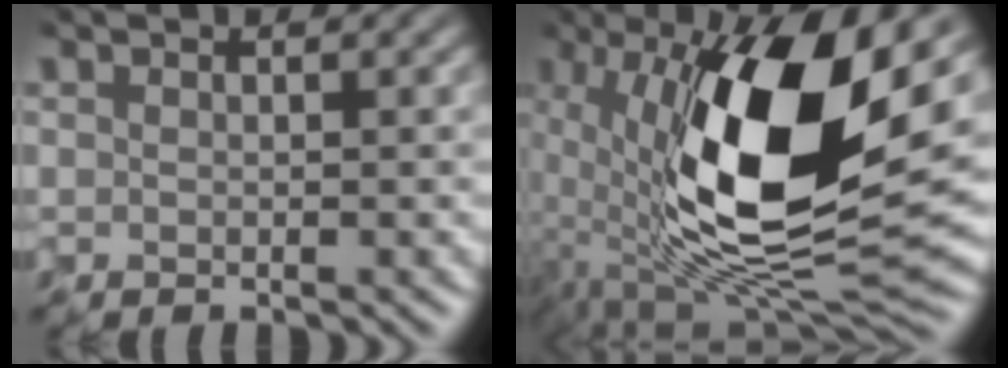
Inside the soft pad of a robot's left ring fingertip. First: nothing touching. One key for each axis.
{"total": 14.5, "fx": 1.0, "fy": 5.8, "fz": 13.3, "tx": -0.247, "ty": -0.026, "tz": 0.028}